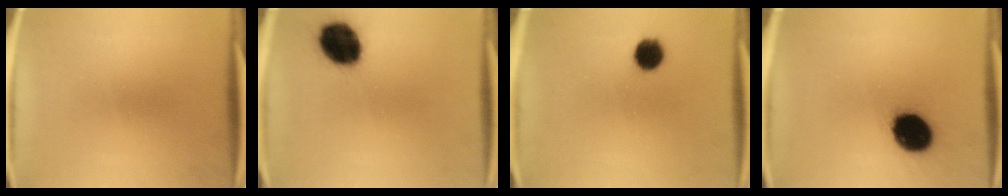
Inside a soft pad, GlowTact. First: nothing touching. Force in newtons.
{"total": 13.4}
{"total": 6.5}
{"total": 14.4}